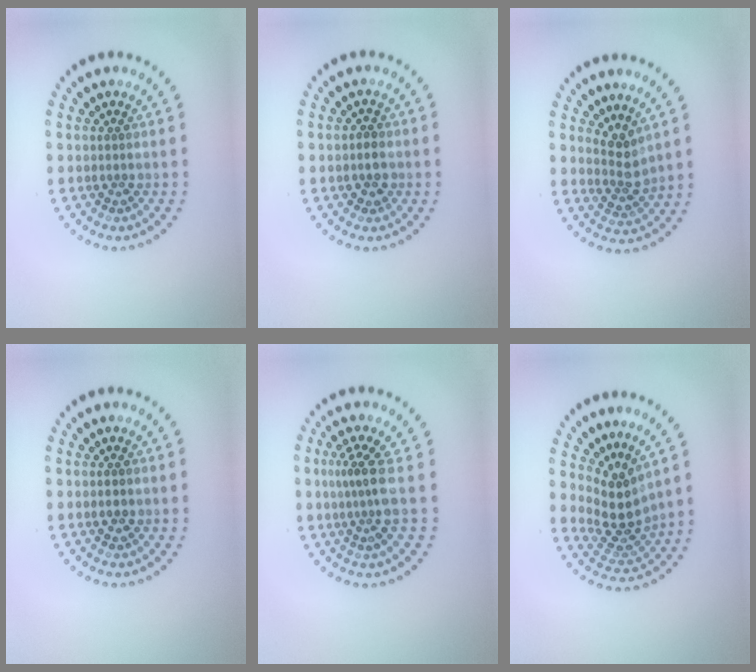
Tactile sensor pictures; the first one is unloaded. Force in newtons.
{"total": 1.8, "press": 1.8, "slide": 0.5}
{"total": 2.6, "press": 2.0, "slide": 1.6}
{"total": 1.3, "press": 1.3, "slide": 0.1}
{"total": 3.0, "press": 2.0, "slide": 2.2}
{"total": 3.7, "press": 2.7, "slide": 2.5}